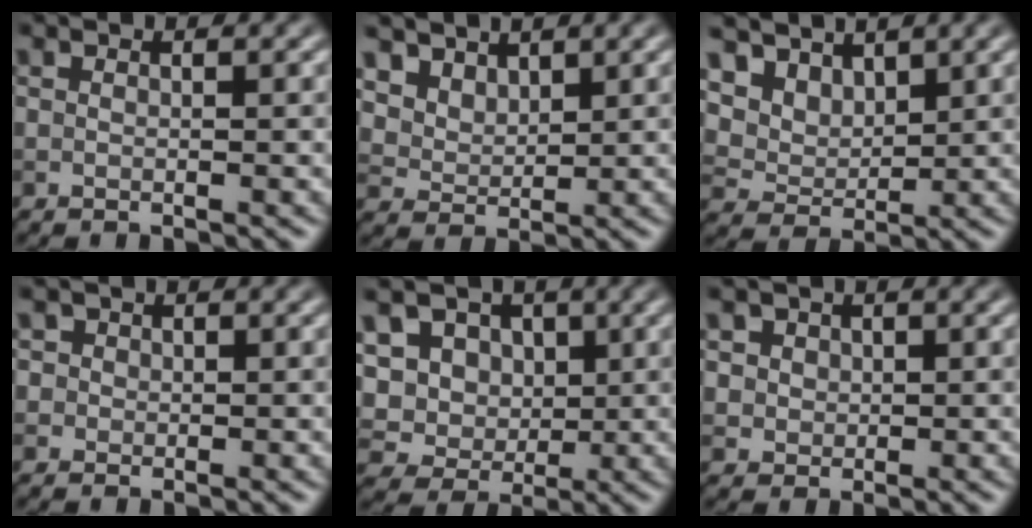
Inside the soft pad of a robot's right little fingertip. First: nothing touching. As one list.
[{"total": 4.7, "force": [3.3, 3.0, 1.7], "torque": [-0.065, -0.009, 0.078]}, {"total": 7.2, "force": [4.4, 4.9, 2.9], "torque": [-0.089, -0.004, 0.091]}, {"total": 2.1, "force": [0.8, 1.9, 0.6], "torque": [0.003, 0.007, 0.010]}, {"total": 11.0, "force": [3.4, 9.1, 5.0], "torque": [-0.117, 0.022, 0.047]}, {"total": 4.0, "force": [1.8, 3.2, 1.6], "torque": [-0.025, 0.011, 0.023]}]